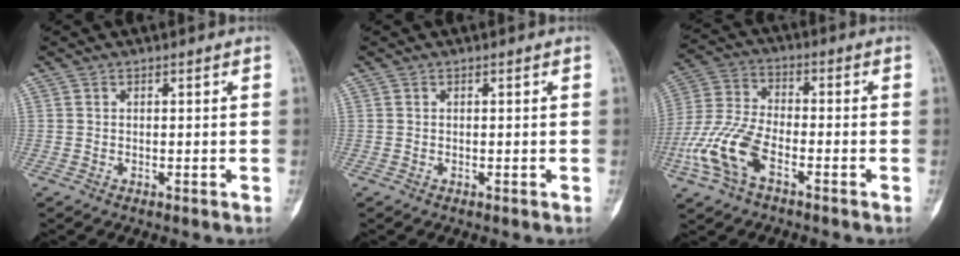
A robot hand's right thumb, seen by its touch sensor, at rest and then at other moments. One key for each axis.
{"total": 0.0}
{"total": 11.9, "fx": -5.1, "fy": 6.0, "fz": 8.9, "tx": -0.204, "ty": 0.026, "tz": -0.101}